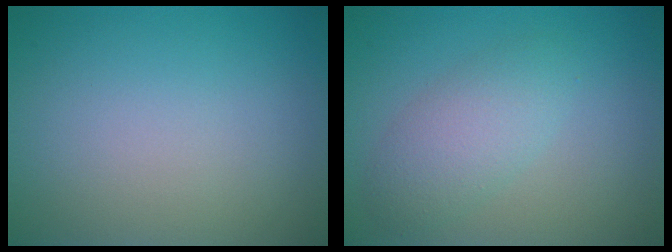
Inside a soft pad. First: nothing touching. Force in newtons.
{"total": 3.5, "press": 3.5, "slide": 0.1}